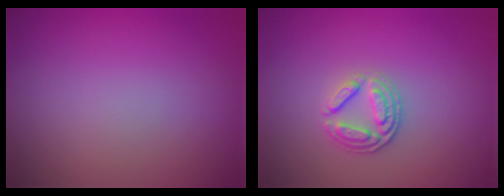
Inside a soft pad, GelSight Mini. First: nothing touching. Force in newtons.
{"total": 2.7, "press": 2.4, "slide": 1.2}